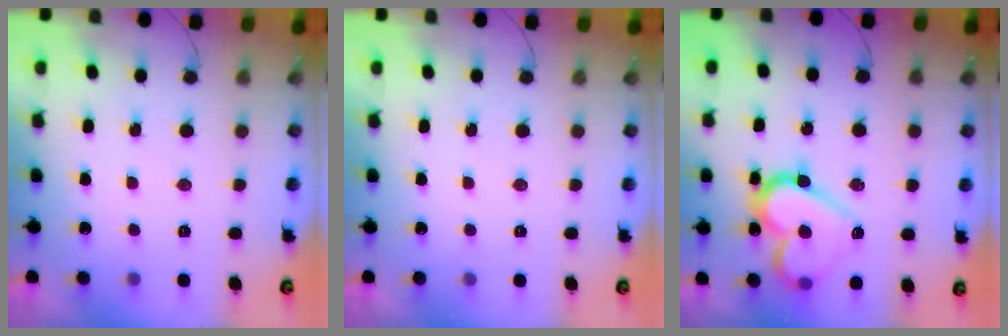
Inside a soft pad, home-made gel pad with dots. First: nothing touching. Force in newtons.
{"total": 2.0, "press": 2.0, "slide": 0.1}
{"total": 17.0, "press": 16.9, "slide": 2.1}